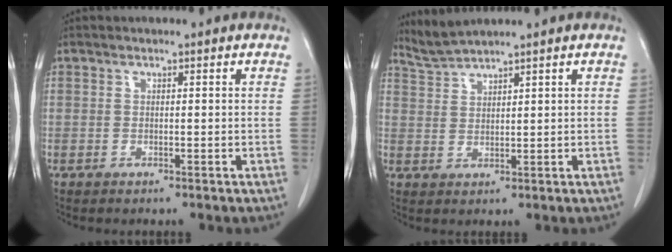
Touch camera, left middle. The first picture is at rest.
{"total": 3.2, "force": [3.0, -1.0, 0.0], "torque": [-0.007, 0.001, 0.071]}